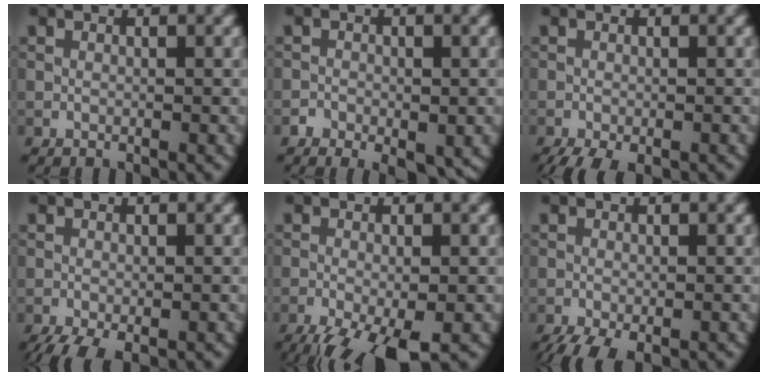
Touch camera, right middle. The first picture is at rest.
{"total": 4.1, "force": [-2.4, 2.4, 2.3], "torque": [-0.026, 0.001, -0.032]}
{"total": 3.9, "force": [-3.0, 0.9, 2.3], "torque": [-0.033, -0.006, -0.047]}
{"total": 3.5, "force": [-2.5, 1.0, 2.3], "torque": [-0.039, -0.010, -0.045]}
{"total": 7.1, "force": [-4.5, 1.8, 5.2], "torque": [-0.090, -0.019, -0.080]}
{"total": 3.9, "force": [-2.9, 1.1, 2.4], "torque": [-0.038, -0.009, -0.050]}